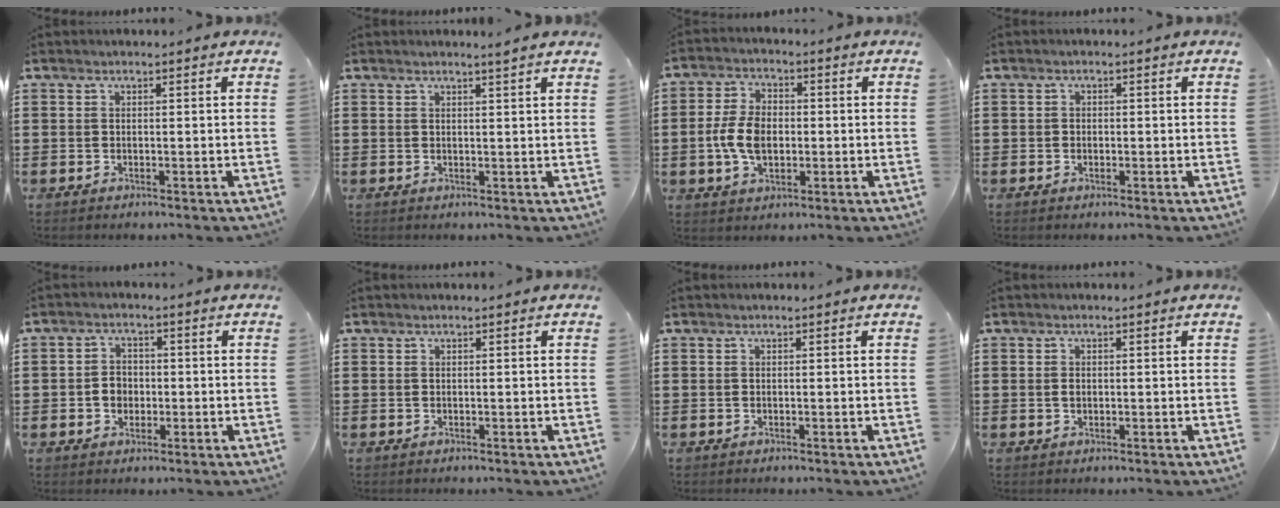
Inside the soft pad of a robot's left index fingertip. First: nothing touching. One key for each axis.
{"total": 1.4, "fx": 1.2, "fy": -0.4, "fz": 0.5, "tx": -0.011, "ty": -0.004, "tz": 0.022}
{"total": 6.9, "fx": -0.9, "fy": 4.4, "fz": 5.2, "tx": -0.125, "ty": 0.005, "tz": -0.022}
{"total": 0.8, "fx": -0.2, "fy": 0.8, "fz": 0.1, "tx": -0.006, "ty": 0.005, "tz": -0.005}
{"total": 3.1, "fx": -0.5, "fy": 2.6, "fz": 1.5, "tx": -0.037, "ty": 0.007, "tz": -0.013}
{"total": 0.0}
{"total": 0.0}
{"total": 1.0, "fx": 0.0, "fy": 0.7, "fz": 0.7, "tx": -0.017, "ty": 0.005, "tz": 0.000}